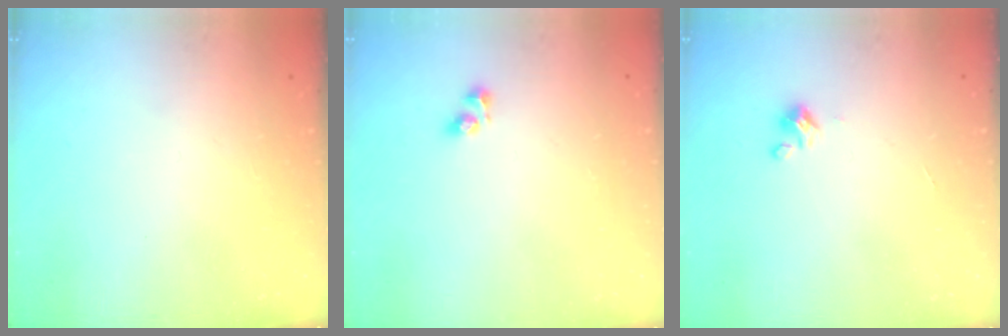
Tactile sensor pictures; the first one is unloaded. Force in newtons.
{"total": 4.0, "press": 4.0, "slide": 0.3}
{"total": 2.0, "press": 2.0, "slide": 0.2}